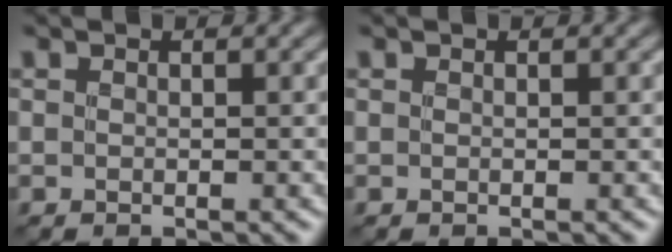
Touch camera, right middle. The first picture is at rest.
{"total": 0.0}